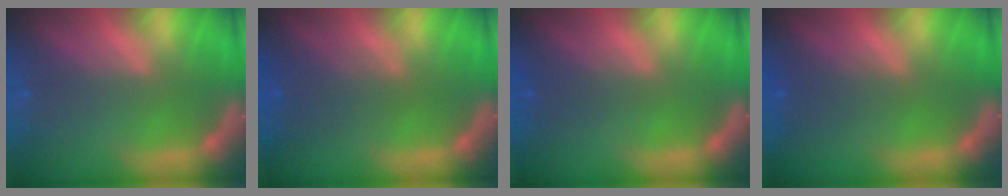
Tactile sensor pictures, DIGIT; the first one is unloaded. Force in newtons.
{"total": 3.1}
{"total": 1.5}
{"total": 2.0}